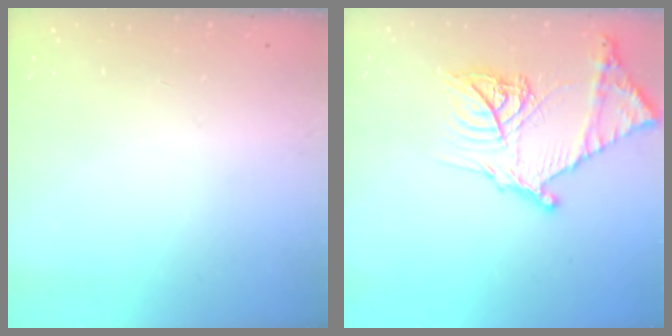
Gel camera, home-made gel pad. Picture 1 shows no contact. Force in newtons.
{"total": 20.3, "press": 20.3, "slide": 1.7}